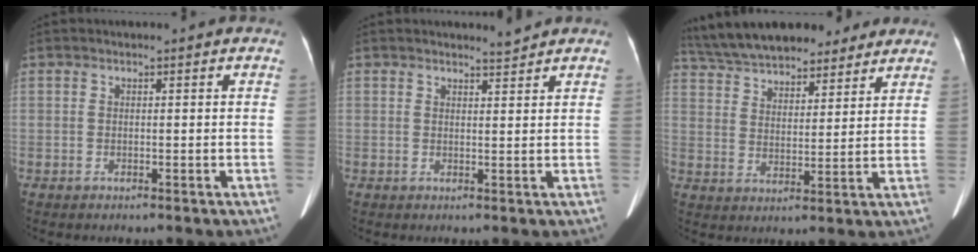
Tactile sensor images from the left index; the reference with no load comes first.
{"total": 1.2, "force": [1.1, -0.4, -0.2], "torque": [-0.001, -0.021, 0.021]}
{"total": 20.9, "force": [17.8, 6.6, 8.9], "torque": [-0.168, 0.034, 0.272]}